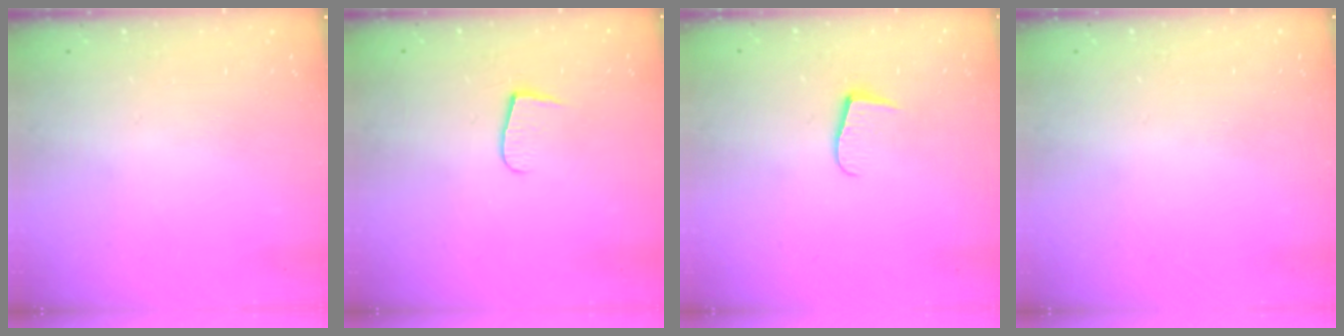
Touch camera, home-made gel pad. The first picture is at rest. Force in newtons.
{"total": 4.8, "press": 4.8, "slide": 0.6}
{"total": 5.5, "press": 5.5, "slide": 0.5}
{"total": 0.5, "press": 0.5, "slide": 0.1}